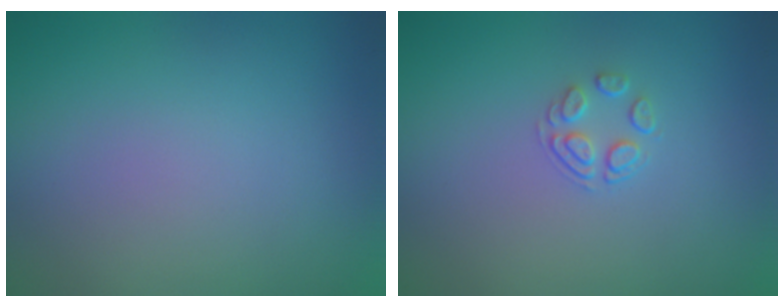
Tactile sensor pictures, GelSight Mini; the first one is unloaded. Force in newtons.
{"total": 1.7, "press": 1.0, "slide": 1.4}